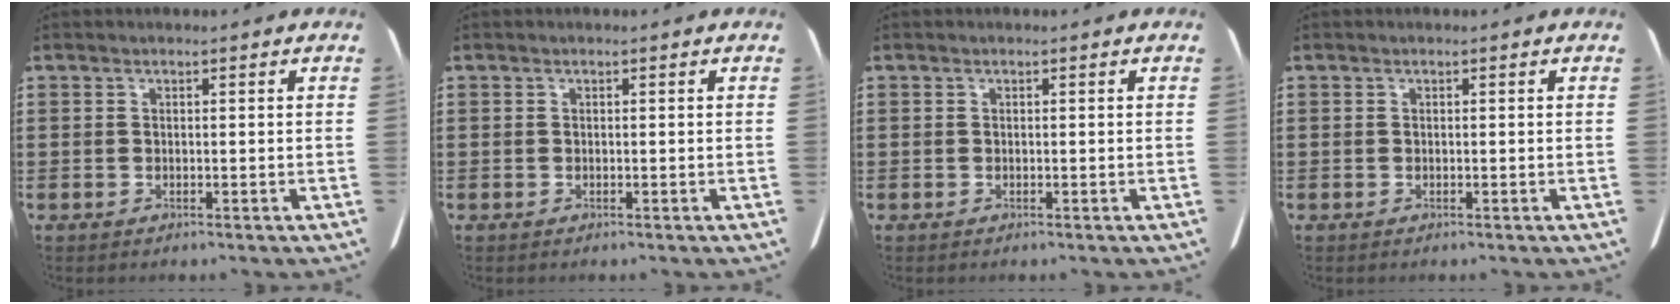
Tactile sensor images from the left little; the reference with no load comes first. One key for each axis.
{"total": 0.0}
{"total": 0.0}
{"total": 0.0}